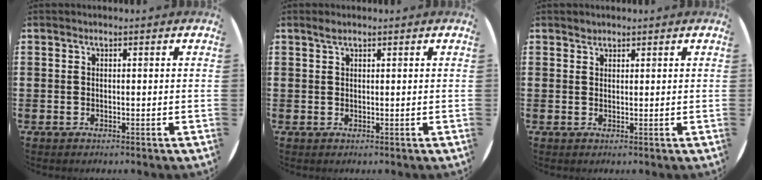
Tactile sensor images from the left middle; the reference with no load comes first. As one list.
[{"total": 0.9, "force": [0.8, 0.3, 0.5], "torque": [-0.010, 0.003, 0.013]}, {"total": 0.9, "force": [0.8, 0.3, 0.0], "torque": [-0.001, 0.001, 0.017]}]